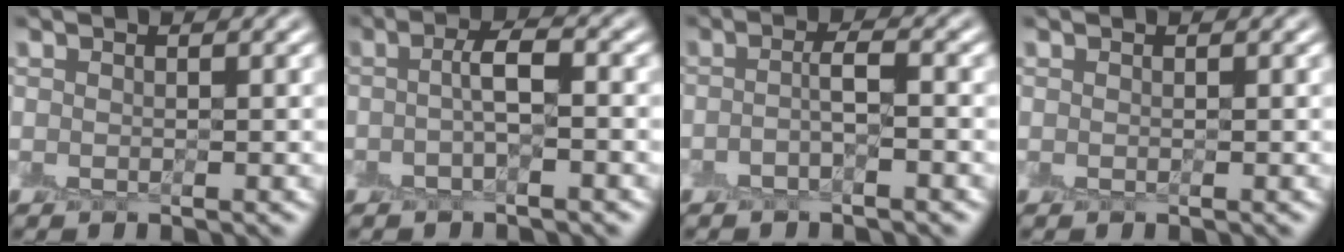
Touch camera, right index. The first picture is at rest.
{"total": 2.1, "force": [-0.4, 0.3, 2.0], "torque": [-0.038, 0.011, -0.014]}
{"total": 1.6, "force": [-0.6, 0.2, 1.4], "torque": [-0.029, 0.009, -0.018]}
{"total": 0.0}